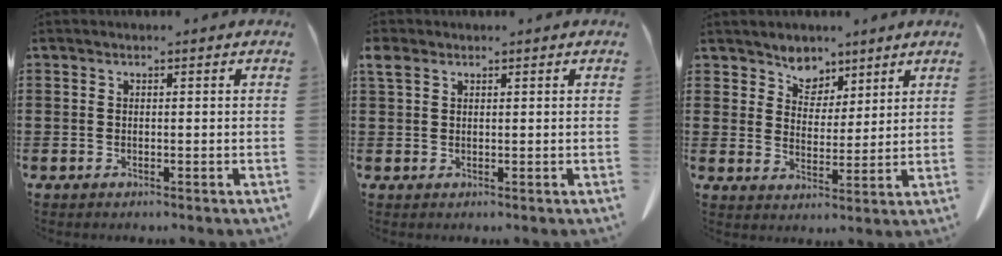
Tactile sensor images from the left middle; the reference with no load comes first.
{"total": 1.7, "force": [0.9, 0.9, 1.1], "torque": [-0.027, 0.002, 0.018]}
{"total": 5.1, "force": [4.0, 3.1, 0.2], "torque": [-0.024, -0.011, 0.070]}